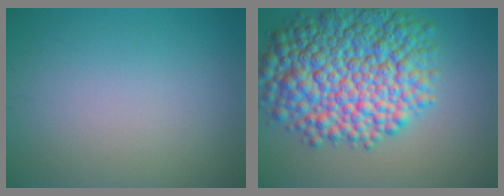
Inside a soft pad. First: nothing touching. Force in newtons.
{"total": 12.7, "press": 12.7, "slide": 0.3}